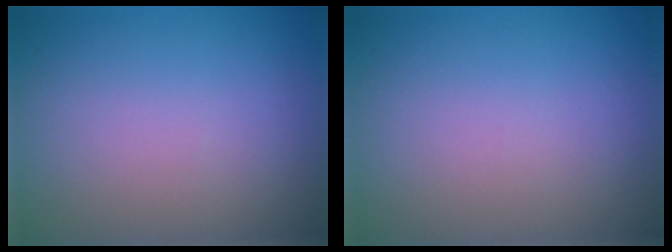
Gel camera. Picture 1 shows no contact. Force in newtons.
{"total": 0.0}